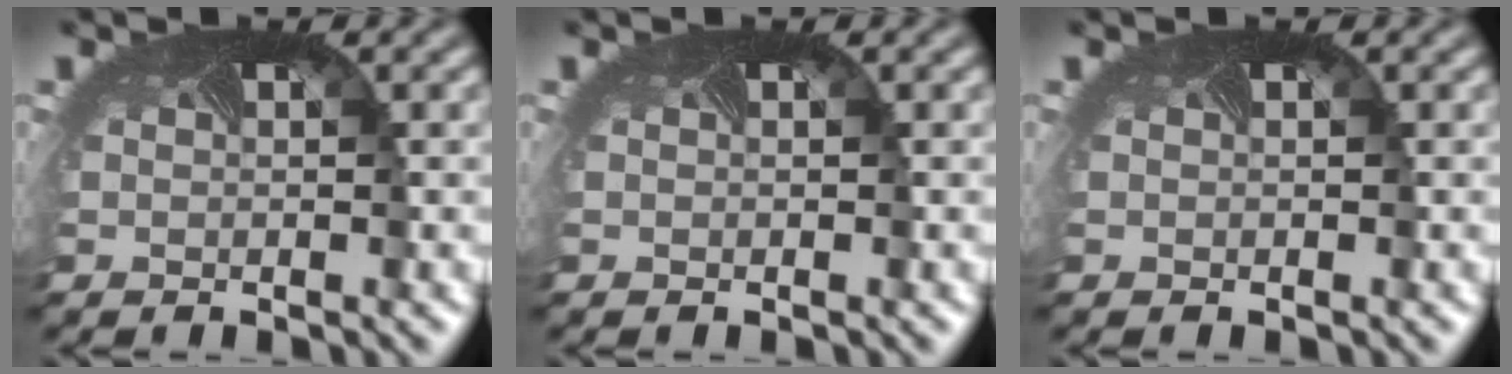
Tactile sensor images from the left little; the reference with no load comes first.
{"total": 0.0}
{"total": 0.0}